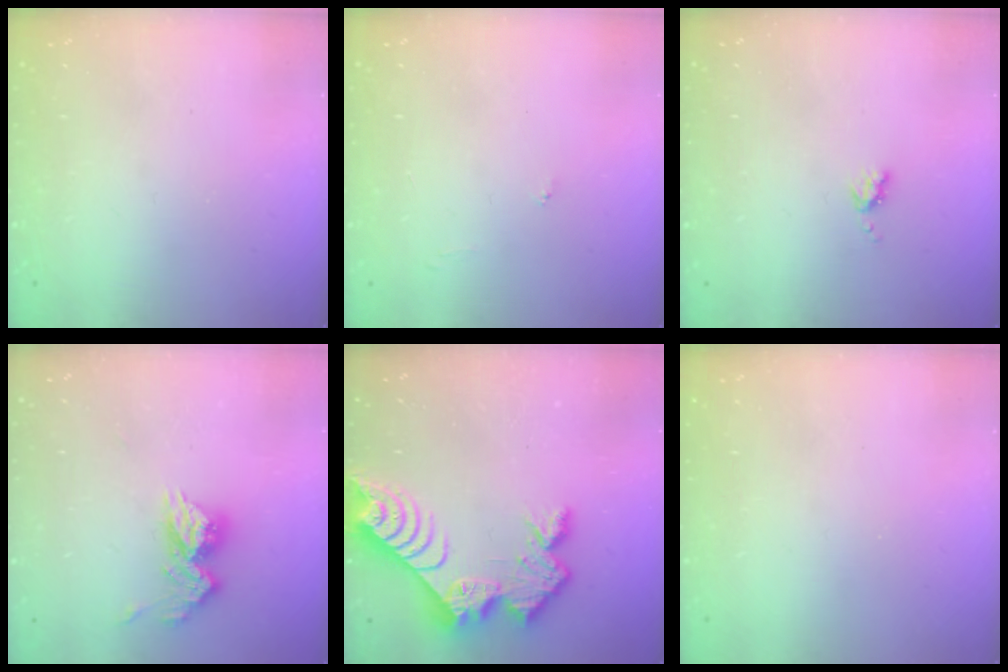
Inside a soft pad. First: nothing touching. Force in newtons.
{"total": 3.9, "press": 3.9, "slide": 0.3}
{"total": 4.0, "press": 4.0, "slide": 0.6}
{"total": 11.5, "press": 11.4, "slide": 1.1}
{"total": 12.1, "press": 12.1, "slide": 0.8}
{"total": 0.0}